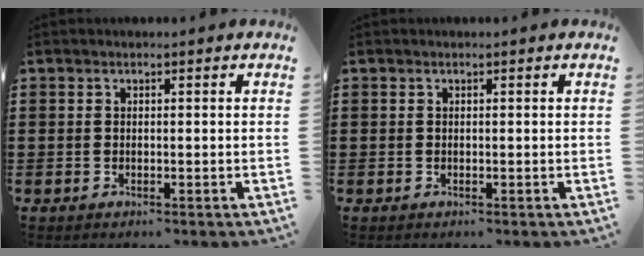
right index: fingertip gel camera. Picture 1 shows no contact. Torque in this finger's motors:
{"motor_torque": [0.06, 0.25, 0.00, 0.00]}